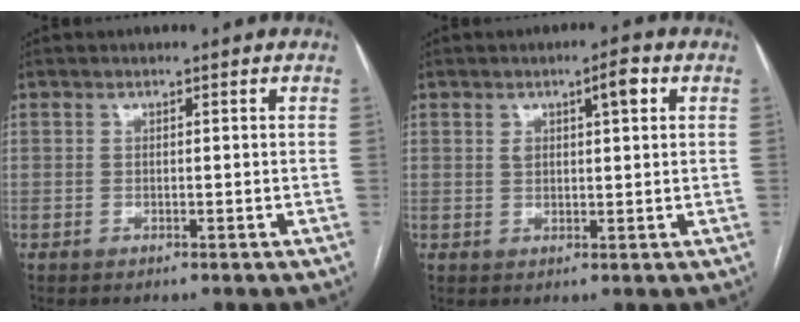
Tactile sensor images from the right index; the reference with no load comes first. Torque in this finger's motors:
{"motor_torque": [0.20, 0.19, 0.03, 0.01]}